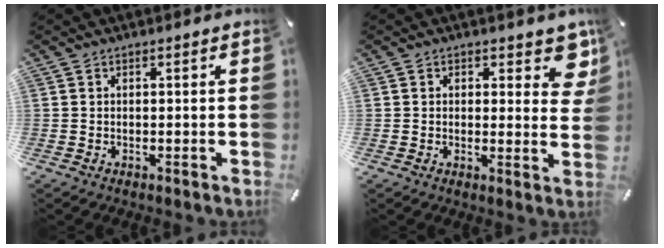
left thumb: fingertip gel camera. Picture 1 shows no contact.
{"total": 6.3, "force": [3.6, 3.5, 3.8], "torque": [-0.018, -0.026, 0.055]}